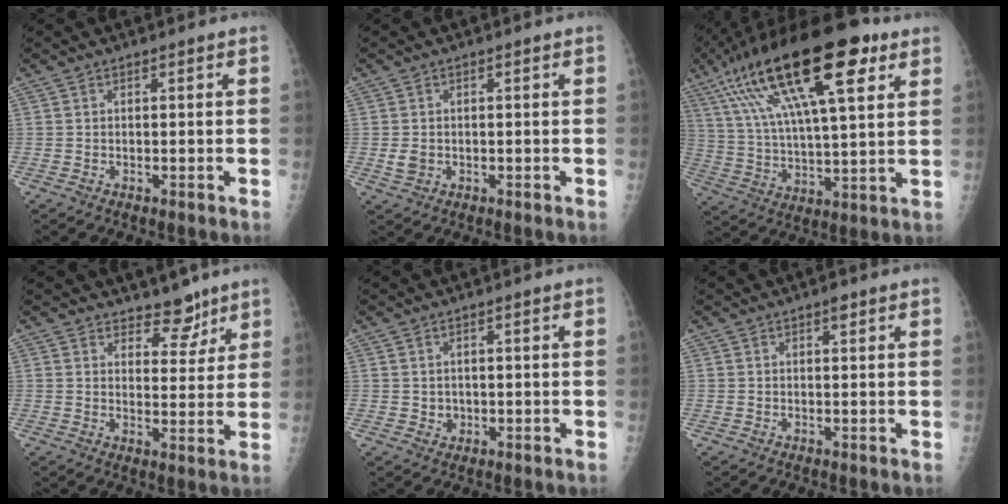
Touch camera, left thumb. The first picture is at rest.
{"total": 2.2, "force": [-0.2, 1.8, 1.2], "torque": [-0.019, -0.002, 0.000]}
{"total": 26.3, "force": [12.5, 8.6, 21.4], "torque": [-0.376, -0.004, 0.212]}
{"total": 5.6, "force": [4.6, 2.9, 1.6], "torque": [0.012, -0.033, 0.069]}
{"total": 1.4, "force": [0.2, 1.3, 0.4], "torque": [-0.003, -0.002, 0.008]}
{"total": 1.3, "force": [0.8, 0.5, 0.9], "torque": [-0.007, -0.001, 0.009]}